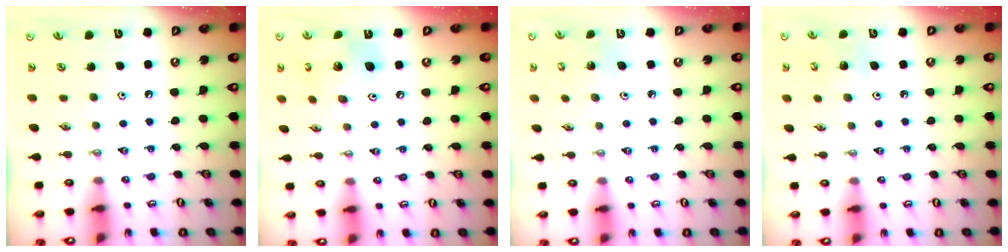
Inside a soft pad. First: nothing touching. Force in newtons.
{"total": 13.5, "press": 13.3, "slide": 2.5}
{"total": 3.7, "press": 3.7, "slide": 0.2}
{"total": 6.7, "press": 6.7, "slide": 0.8}